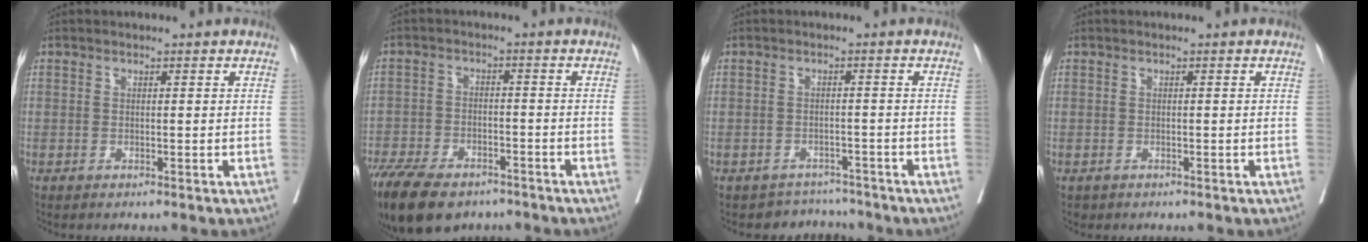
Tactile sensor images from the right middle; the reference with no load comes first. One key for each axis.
{"total": 14.4, "fx": -10.7, "fy": 6.5, "fz": 7.2, "tx": -0.152, "ty": -0.015, "tz": -0.168}
{"total": 3.8, "fx": -3.4, "fy": 1.2, "fz": -1.3, "tx": 0.021, "ty": 0.019, "tz": -0.049}
{"total": 0.6, "fx": -0.3, "fy": 0.4, "fz": 0.1, "tx": -0.009, "ty": 0.002, "tz": -0.001}